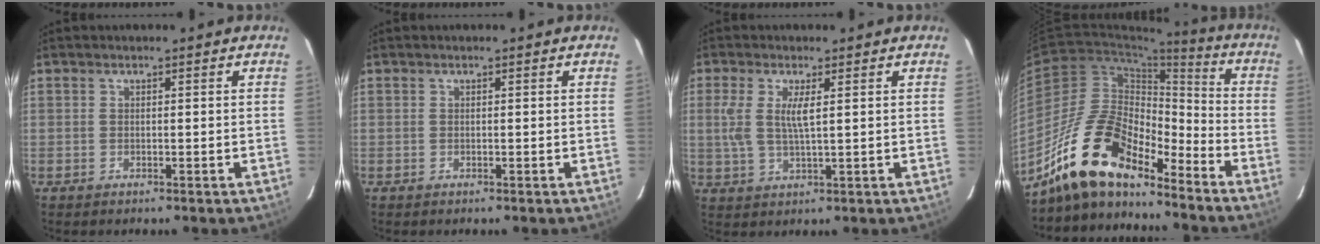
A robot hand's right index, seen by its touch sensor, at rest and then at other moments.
{"total": 0.0}
{"total": 5.6, "force": [1.2, 1.2, 5.3], "torque": [-0.115, -0.002, 0.020]}
{"total": 17.2, "force": [-13.9, 5.6, 8.4], "torque": [-0.156, 0.006, -0.264]}